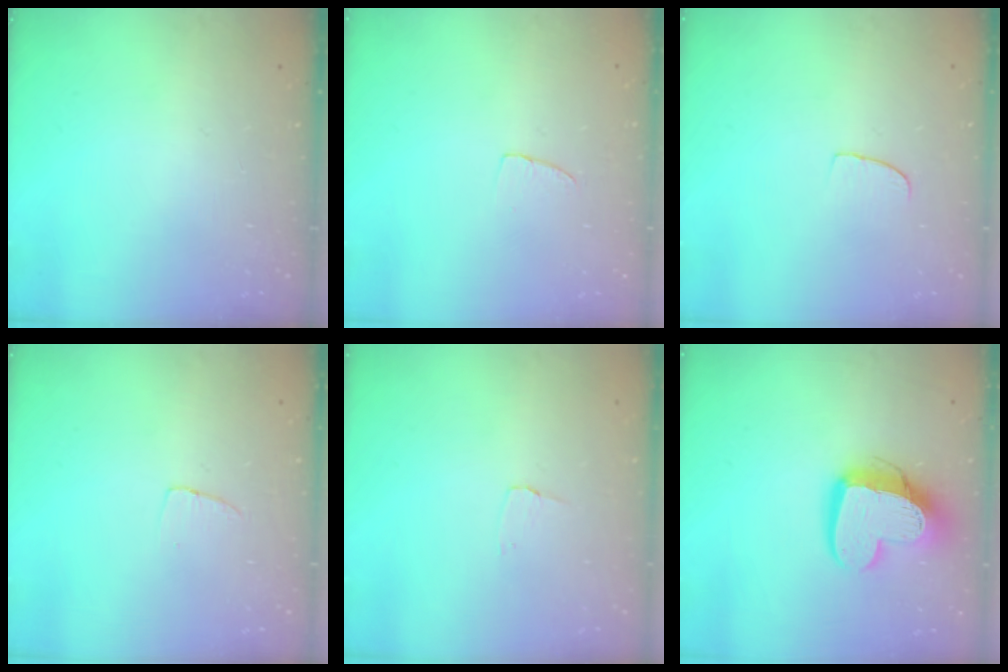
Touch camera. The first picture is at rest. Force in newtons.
{"total": 3.7, "press": 3.7, "slide": 0.2}
{"total": 3.2, "press": 3.1, "slide": 0.3}
{"total": 2.9, "press": 2.9, "slide": 0.1}
{"total": 2.6, "press": 2.6, "slide": 0.2}
{"total": 14.9, "press": 14.8, "slide": 1.5}